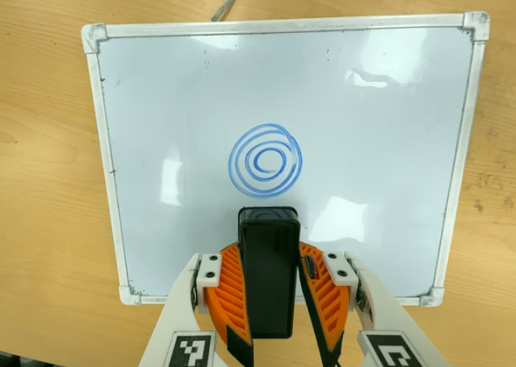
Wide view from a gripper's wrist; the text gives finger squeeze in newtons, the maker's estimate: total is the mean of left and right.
{"total": 8.6, "left": 7.3, "right": 9.8}